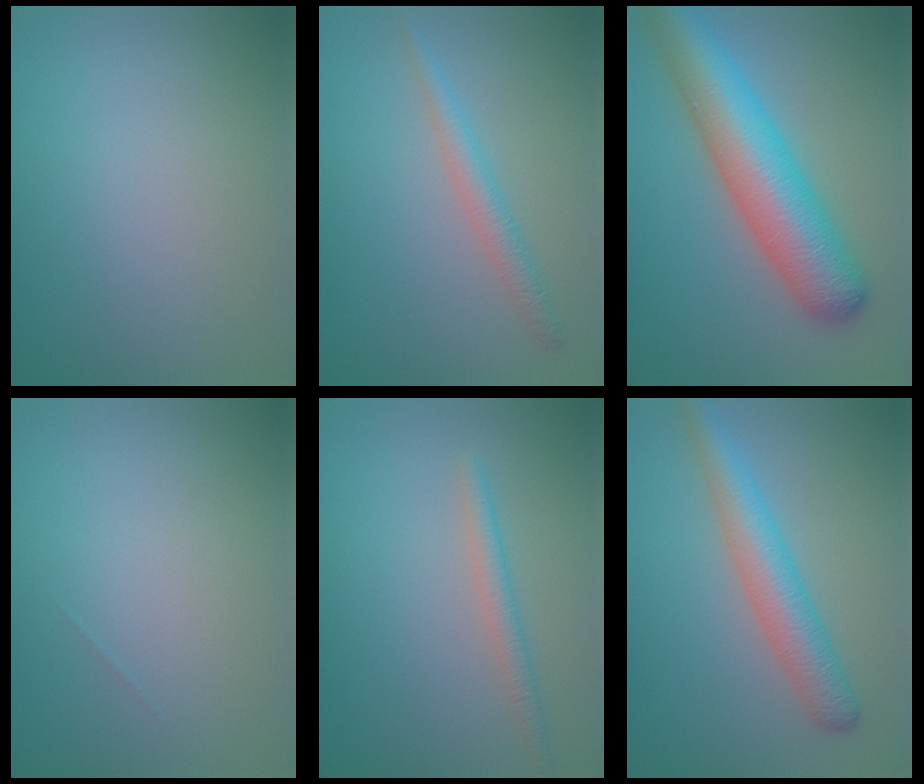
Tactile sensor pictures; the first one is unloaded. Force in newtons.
{"total": 2.2, "press": 2.2, "slide": 0.1}
{"total": 9.1, "press": 9.1, "slide": 0.4}
{"total": 0.0}
{"total": 1.9, "press": 1.9, "slide": 0.0}
{"total": 4.6, "press": 4.6, "slide": 0.1}